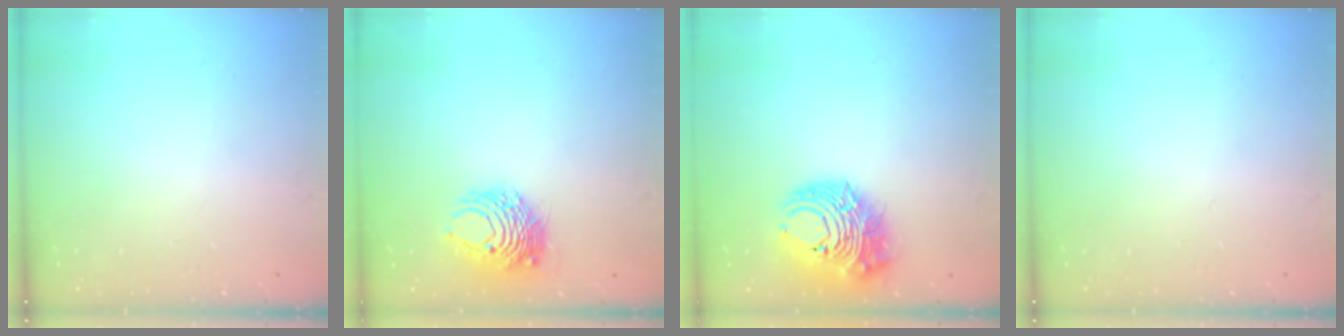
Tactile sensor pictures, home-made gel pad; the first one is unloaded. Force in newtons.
{"total": 8.1, "press": 8.1, "slide": 0.6}
{"total": 12.9, "press": 12.8, "slide": 1.6}
{"total": 0.0}